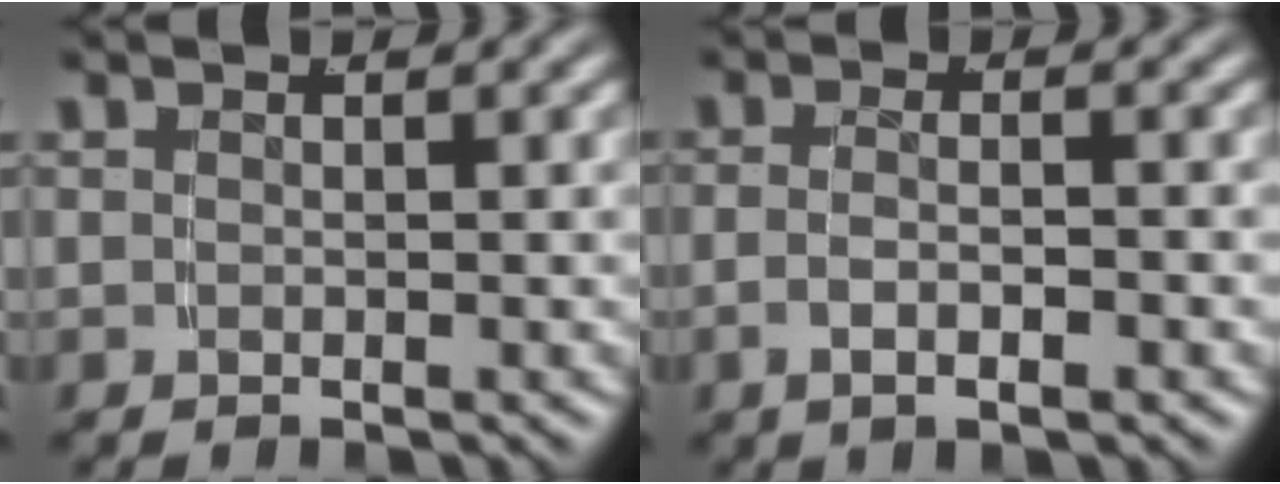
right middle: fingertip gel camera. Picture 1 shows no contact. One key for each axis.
{"total": 2.4, "fx": -1.4, "fy": 0.2, "fz": 1.9, "tx": -0.042, "ty": -0.009, "tz": -0.019}